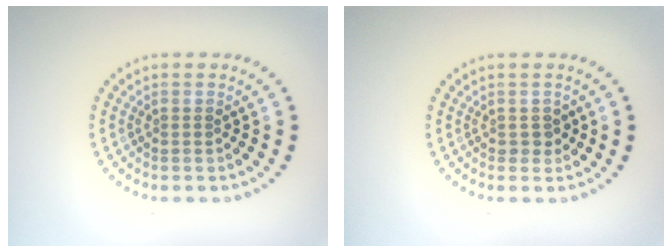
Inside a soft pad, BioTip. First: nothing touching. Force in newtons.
{"total": 1.0, "press": 0.9, "slide": 0.3}